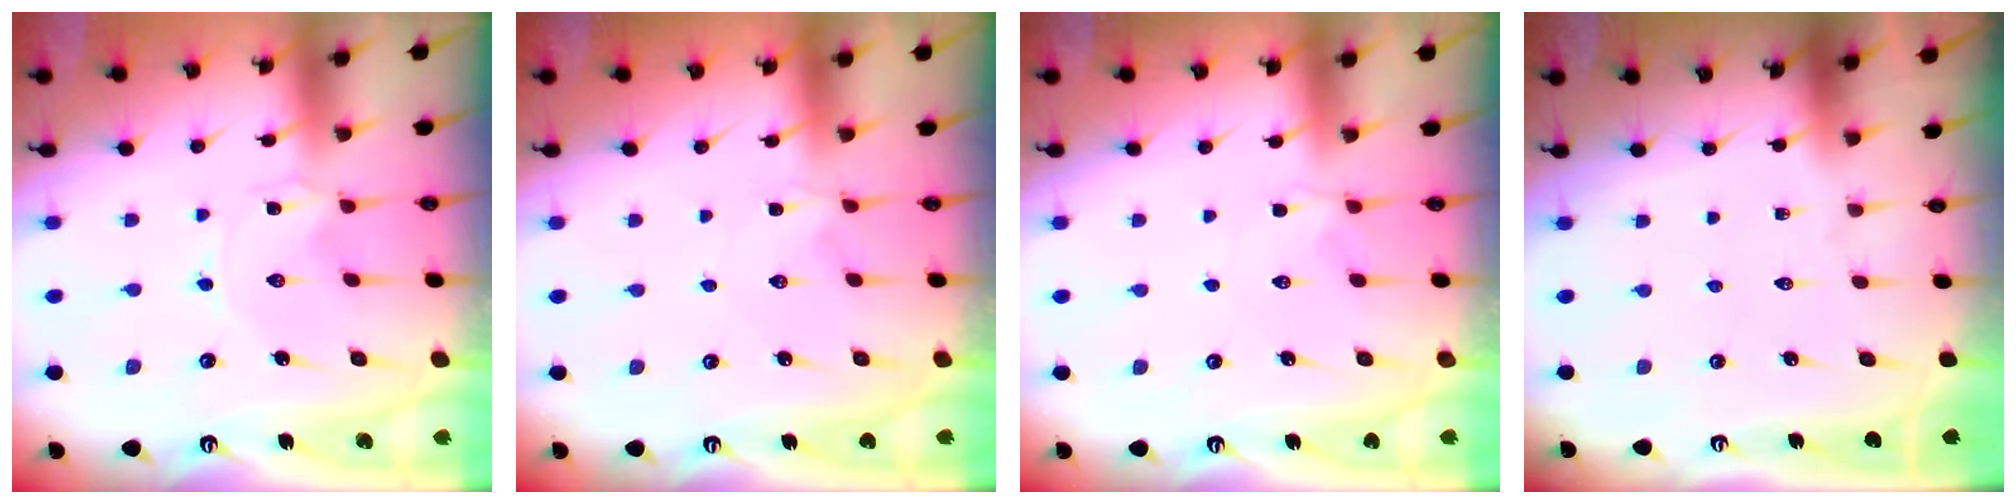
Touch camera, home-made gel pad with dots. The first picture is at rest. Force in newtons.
{"total": 1.6, "press": 1.6, "slide": 0.3}
{"total": 1.9, "press": 1.9, "slide": 0.5}
{"total": 0.0}